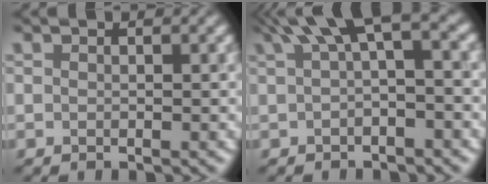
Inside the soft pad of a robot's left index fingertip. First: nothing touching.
{"total": 4.4, "force": [1.6, 1.0, 3.9], "torque": [-0.051, 0.017, 0.022]}